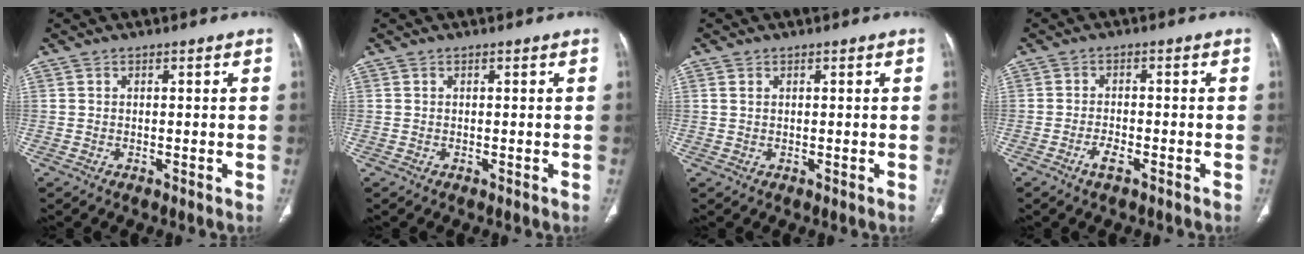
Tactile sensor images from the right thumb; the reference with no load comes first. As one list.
[{"total": 0.0}, {"total": 0.7, "force": [0.3, 0.5, 0.2], "torque": [-0.007, 0.004, 0.007]}, {"total": 2.8, "force": [-1.7, 0.9, 2.0], "torque": [-0.043, 0.010, -0.034]}]